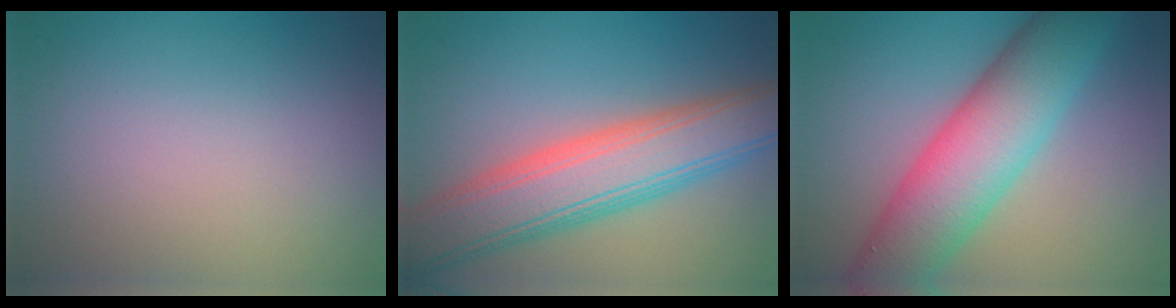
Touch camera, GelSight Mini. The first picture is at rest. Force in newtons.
{"total": 8.5, "press": 8.5, "slide": 0.3}
{"total": 9.4, "press": 9.4, "slide": 0.1}